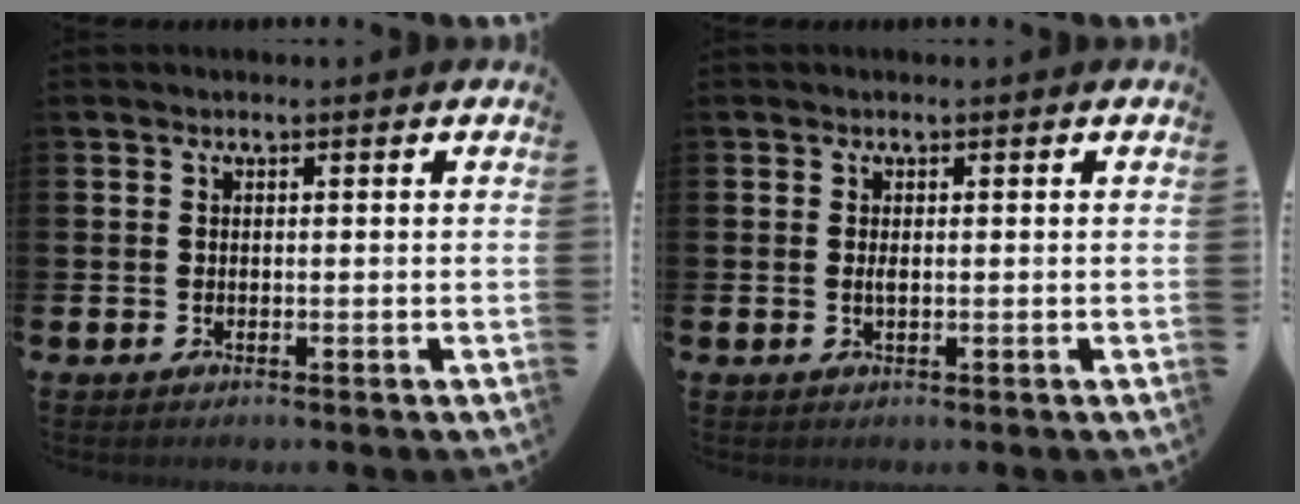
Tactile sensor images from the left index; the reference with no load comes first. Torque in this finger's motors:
{"motor_torque": [0.12, -0.18, 0.00, 0.02]}